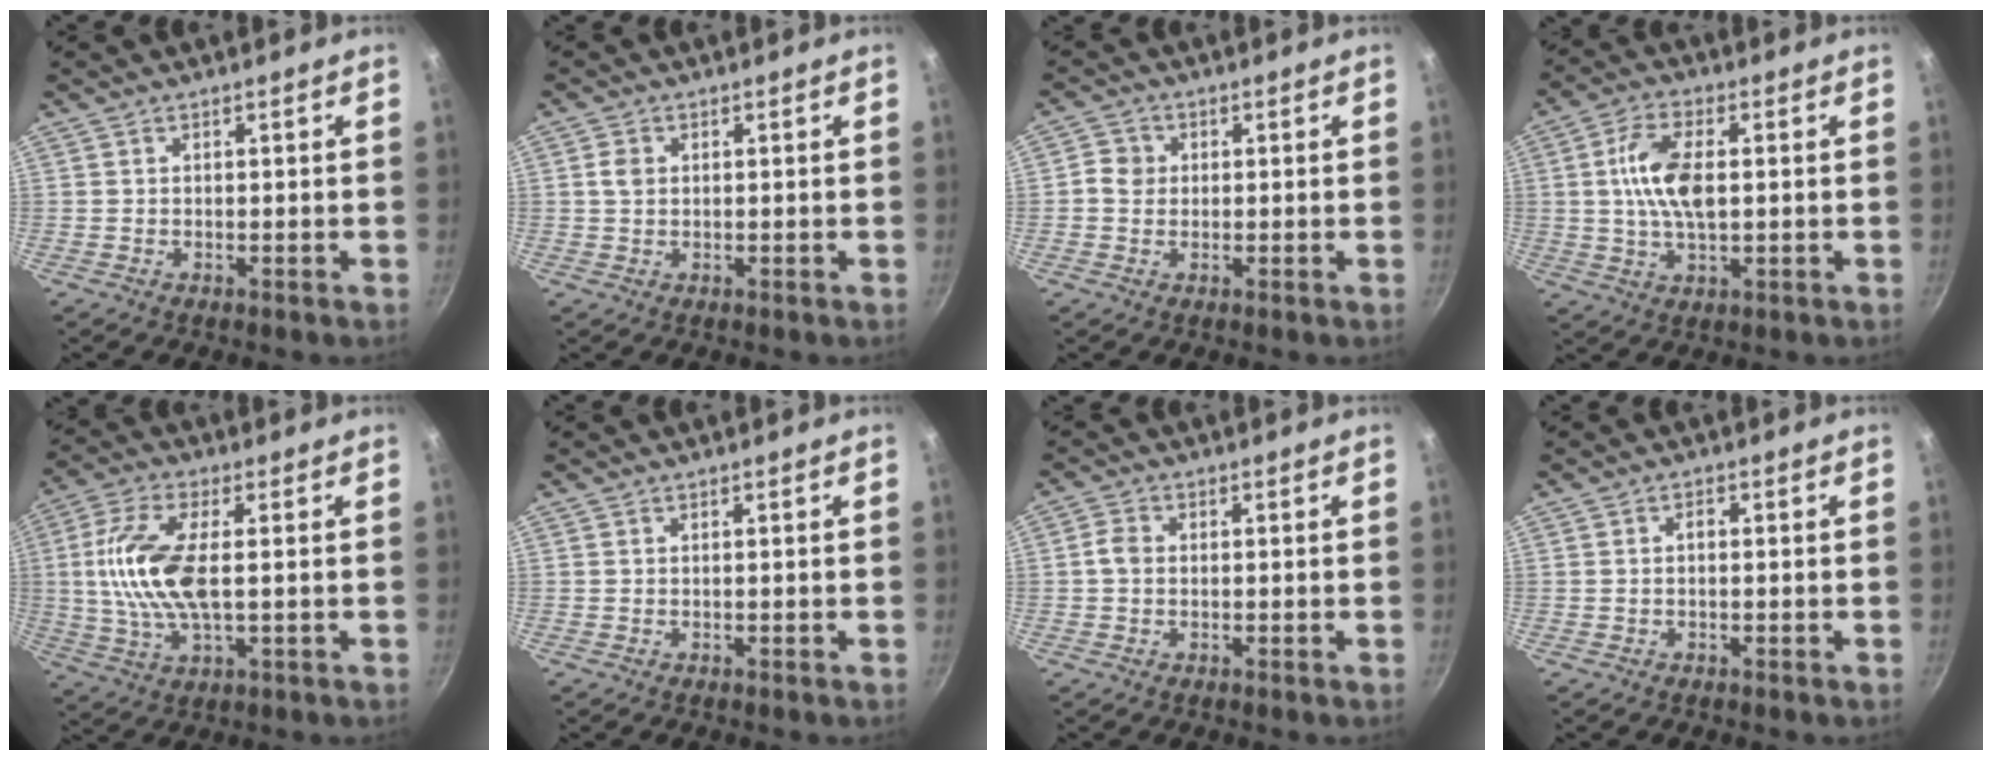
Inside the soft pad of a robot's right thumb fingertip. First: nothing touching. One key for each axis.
{"total": 2.4, "fx": 0.4, "fy": 1.8, "fz": 1.4, "tx": -0.023, "ty": 0.001, "tz": 0.008}
{"total": 3.6, "fx": 0.2, "fy": 3.3, "fz": 1.4, "tx": -0.010, "ty": 0.006, "tz": -0.003}
{"total": 10.6, "fx": 1.1, "fy": 5.2, "fz": 9.2, "tx": -0.179, "ty": 0.003, "tz": 0.022}
{"total": 13.9, "fx": 0.8, "fy": 6.0, "fz": 12.5, "tx": -0.272, "ty": 0.002, "tz": 0.017}
{"total": 0.0}
{"total": 2.8, "fx": -0.1, "fy": 2.2, "fz": 1.7, "tx": -0.030, "ty": 0.006, "tz": -0.007}
{"total": 1.2, "fx": -0.1, "fy": 0.7, "fz": 0.9, "tx": -0.012, "ty": 0.007, "tz": -0.003}